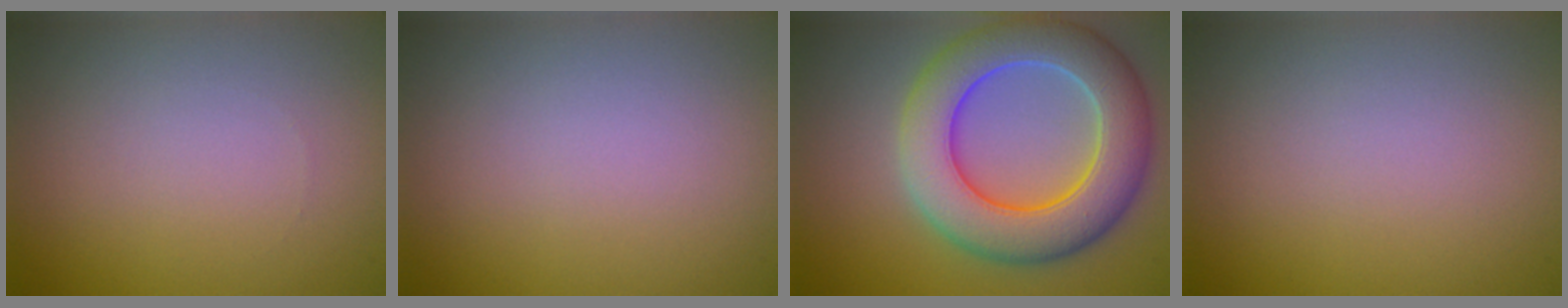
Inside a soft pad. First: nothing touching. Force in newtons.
{"total": 0.0}
{"total": 9.1, "press": 9.1, "slide": 0.6}
{"total": 0.0}